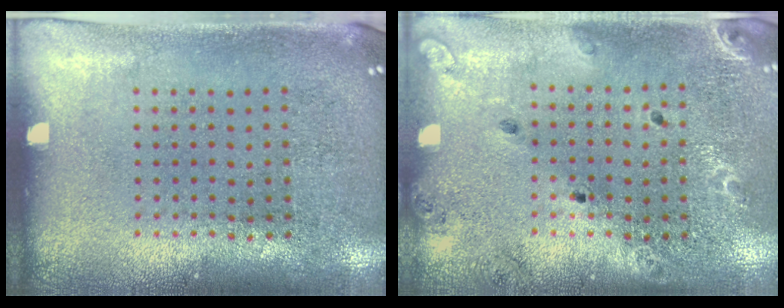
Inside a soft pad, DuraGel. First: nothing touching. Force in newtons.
{"total": 1.4, "press": 1.4, "slide": 0.1}